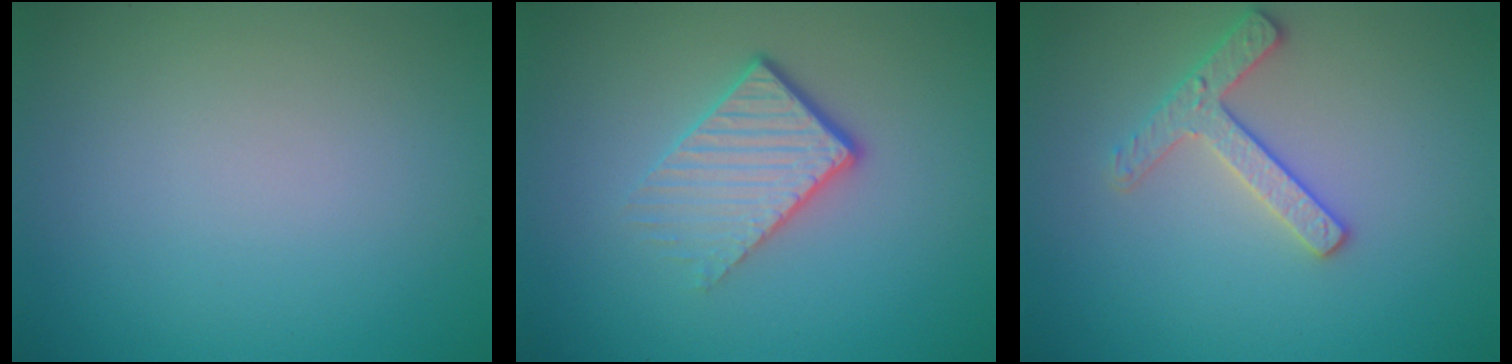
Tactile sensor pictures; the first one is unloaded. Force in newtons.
{"total": 4.4, "press": 2.8, "slide": 3.4}
{"total": 2.5, "press": 2.5, "slide": 0.3}